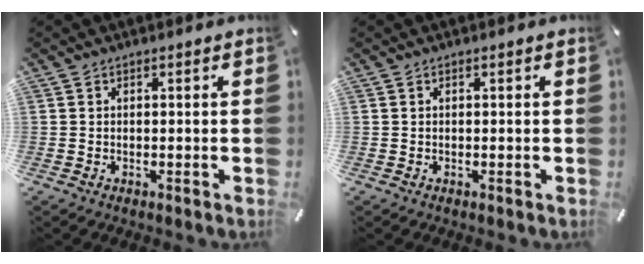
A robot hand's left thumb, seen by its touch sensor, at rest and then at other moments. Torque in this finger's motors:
{"motor_torque": [0.01, 0.01, -0.08, 0.01, 0.00]}